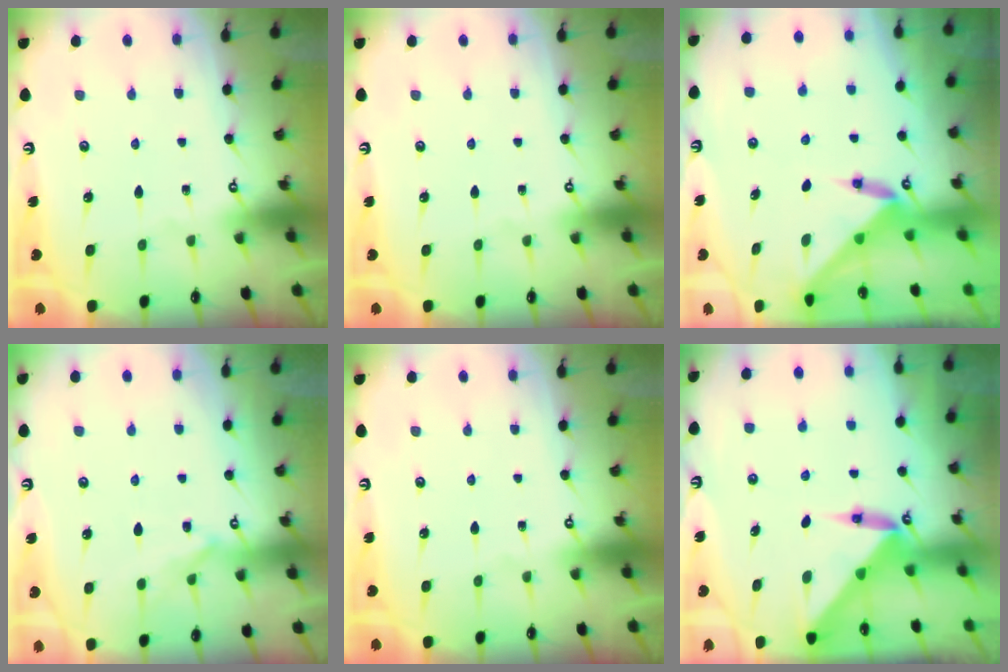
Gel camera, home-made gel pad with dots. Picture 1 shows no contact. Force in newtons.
{"total": 0.0}
{"total": 3.4, "press": 3.4, "slide": 0.3}
{"total": 6.0, "press": 5.9, "slide": 0.5}
{"total": 0.0}
{"total": 3.7, "press": 3.7, "slide": 0.5}